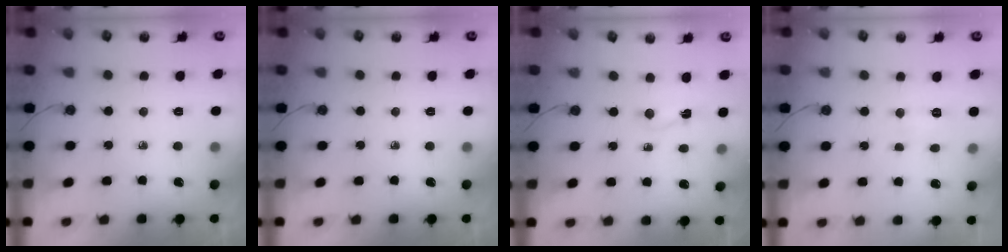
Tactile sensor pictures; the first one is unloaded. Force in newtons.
{"total": 0.0}
{"total": 11.2, "press": 2.3, "slide": 11.0}
{"total": 4.2, "press": 4.2, "slide": 0.4}